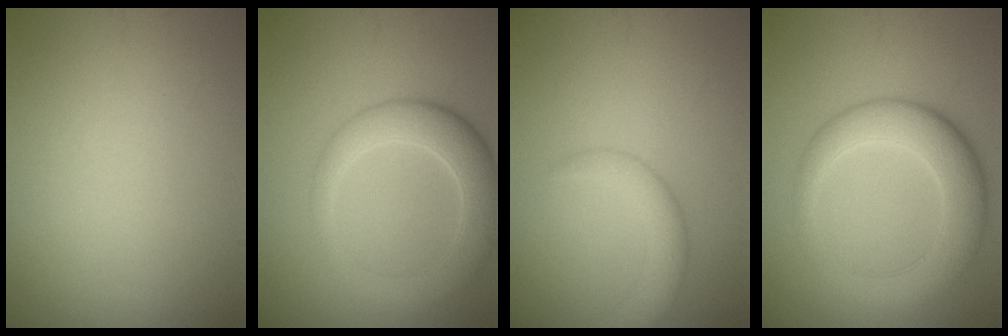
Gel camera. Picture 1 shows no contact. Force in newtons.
{"total": 5.0, "press": 5.0, "slide": 0.1}
{"total": 3.4, "press": 3.4, "slide": 0.3}
{"total": 6.4, "press": 6.4, "slide": 0.2}